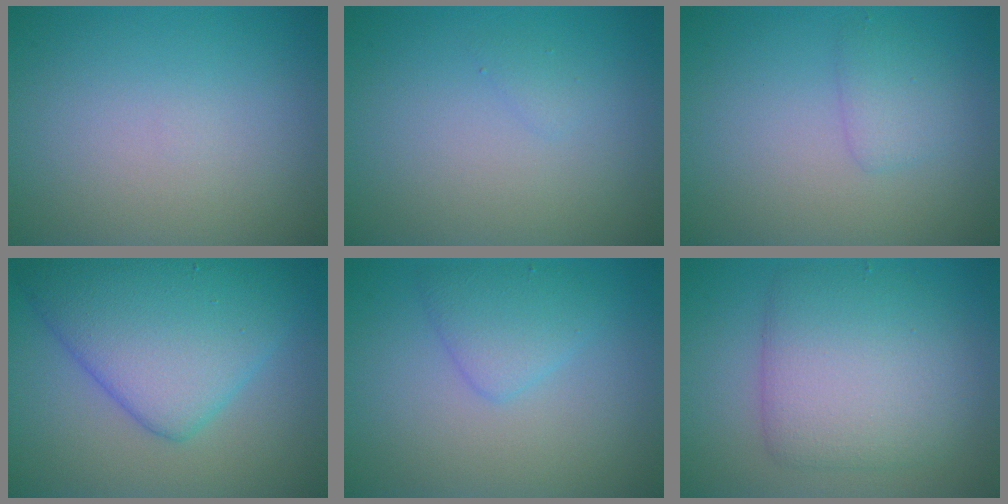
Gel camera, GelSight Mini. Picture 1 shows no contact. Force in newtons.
{"total": 0.5, "press": 0.5, "slide": 0.1}
{"total": 1.6, "press": 1.6, "slide": 0.1}
{"total": 8.4, "press": 8.4, "slide": 0.2}
{"total": 2.5, "press": 2.5, "slide": 0.1}
{"total": 6.2, "press": 6.2, "slide": 0.2}